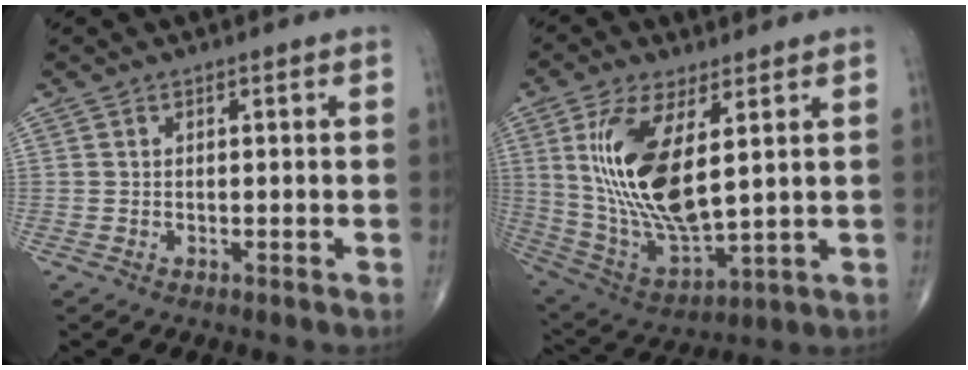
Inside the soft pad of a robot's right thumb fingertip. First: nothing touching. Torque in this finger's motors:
{"motor_torque": [0.36, 3.20, 1.79, 0.66, 0.46]}